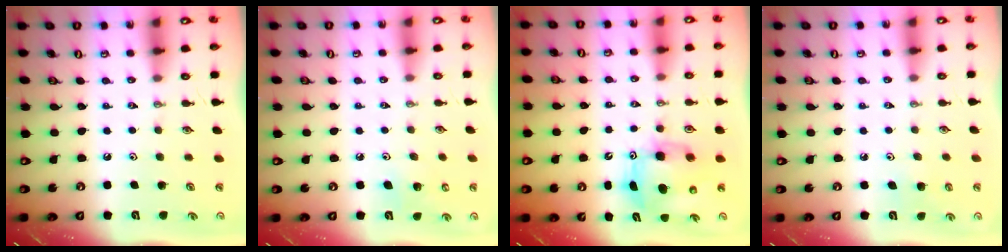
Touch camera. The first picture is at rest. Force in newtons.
{"total": 7.5, "press": 7.4, "slide": 1.0}
{"total": 8.8, "press": 8.7, "slide": 1.8}
{"total": 3.9, "press": 3.9, "slide": 0.4}